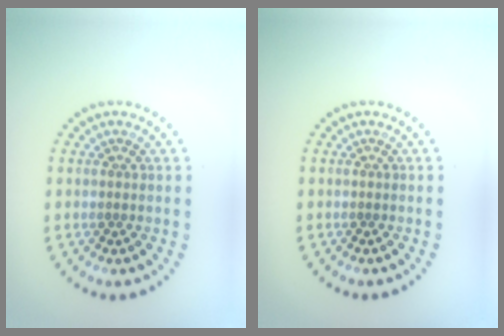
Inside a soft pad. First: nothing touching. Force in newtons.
{"total": 0.0}